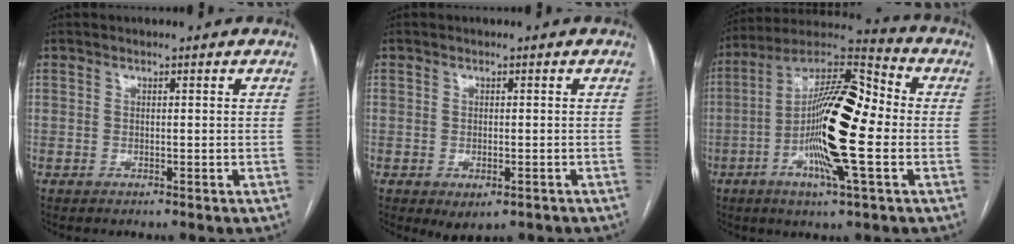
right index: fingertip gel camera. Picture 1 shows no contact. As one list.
[{"total": 3.2, "force": [-1.7, 1.6, 2.2], "torque": [-0.029, -0.005, -0.012]}, {"total": 18.3, "force": [-2.7, 2.8, 17.9], "torque": [-0.323, 0.011, -0.055]}]